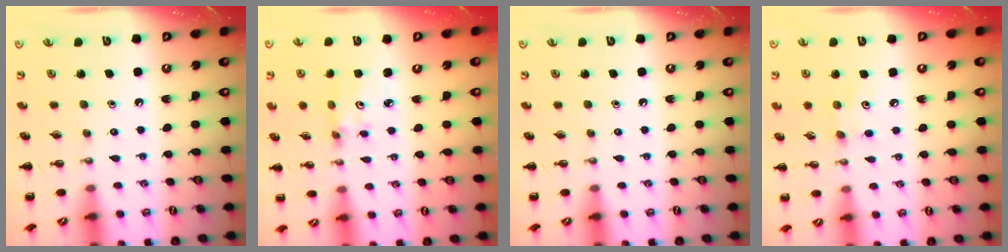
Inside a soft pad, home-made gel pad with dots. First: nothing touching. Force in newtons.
{"total": 2.8, "press": 2.8, "slide": 0.4}
{"total": 0.0}
{"total": 3.1, "press": 3.0, "slide": 0.8}